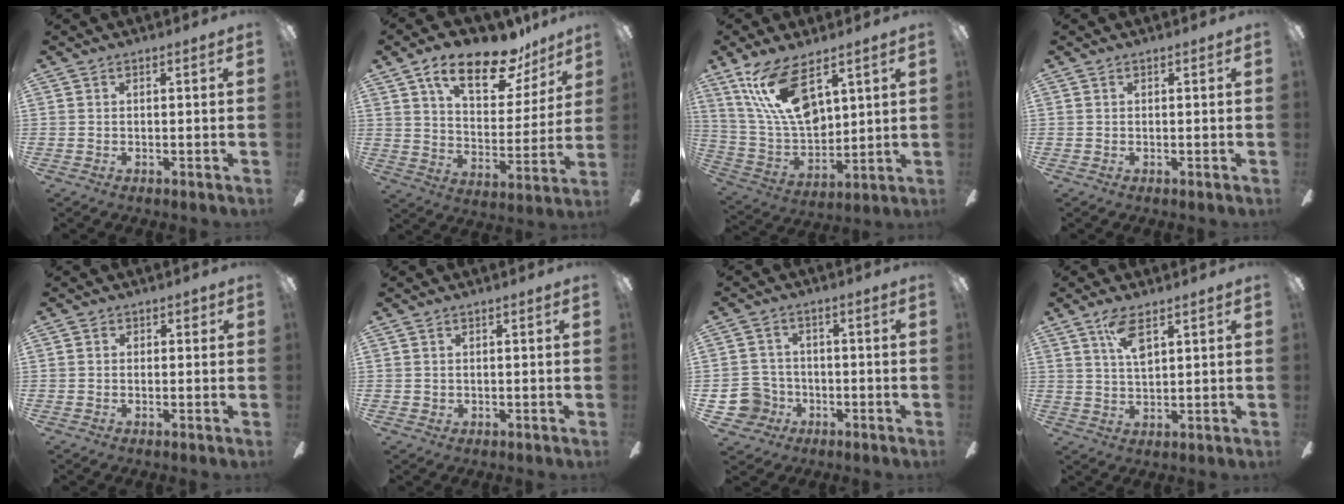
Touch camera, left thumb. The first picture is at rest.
{"total": 18.4, "force": [12.6, 7.8, 10.8], "torque": [-0.172, -0.065, 0.215]}
{"total": 17.1, "force": [9.8, 8.1, 11.5], "torque": [-0.244, -0.036, 0.175]}
{"total": 0.0}
{"total": 1.6, "force": [0.0, 1.4, 0.7], "torque": [-0.005, 0.005, -0.004]}
{"total": 1.0, "force": [0.4, 0.9, 0.1], "torque": [-0.004, 0.005, 0.006]}
{"total": 8.0, "force": [-2.8, 7.3, 1.8], "torque": [-0.060, 0.025, -0.049]}
{"total": 6.8, "force": [3.8, 2.4, 5.1], "torque": [-0.095, -0.003, 0.064]}